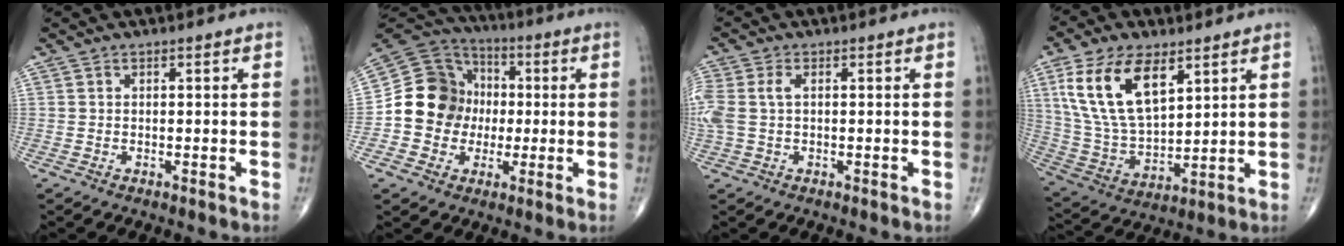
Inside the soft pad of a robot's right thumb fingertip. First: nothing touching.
{"total": 13.9, "force": [-1.0, 12.7, 5.6], "torque": [-0.064, 0.030, -0.025]}
{"total": 6.4, "force": [0.7, 3.8, 5.0], "torque": [-0.158, 0.022, 0.019]}
{"total": 17.0, "force": [7.6, 8.5, 12.5], "torque": [-0.231, -0.026, 0.156]}